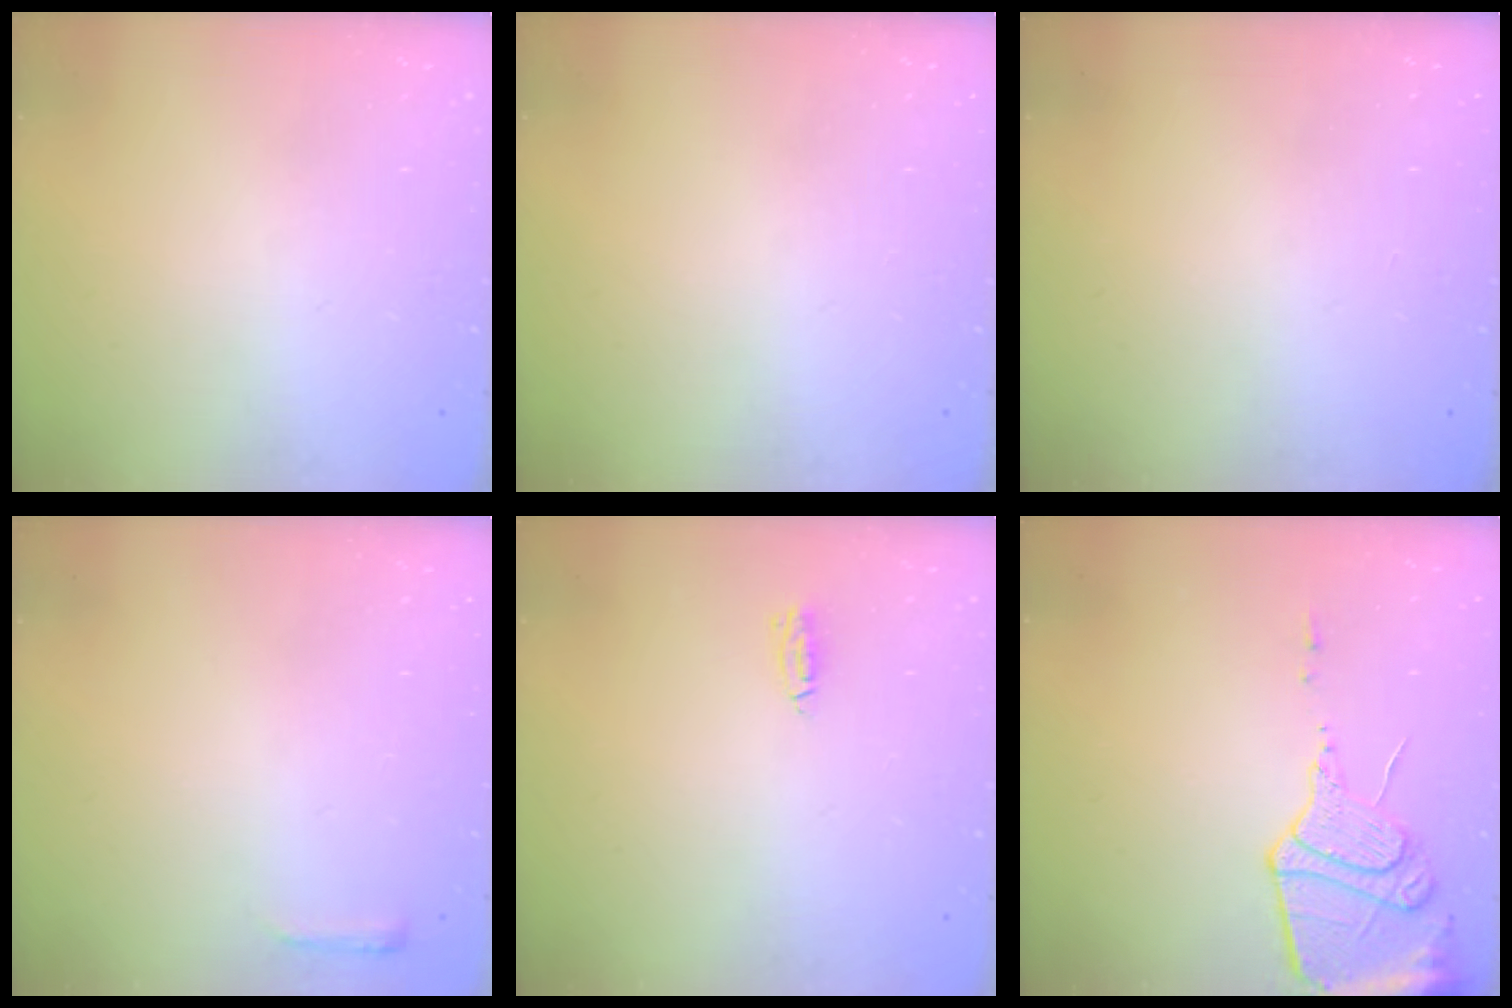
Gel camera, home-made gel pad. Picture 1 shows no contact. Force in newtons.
{"total": 0.0}
{"total": 0.0}
{"total": 2.4, "press": 2.3, "slide": 0.6}
{"total": 4.1, "press": 3.6, "slide": 2.0}
{"total": 13.9, "press": 13.8, "slide": 1.3}